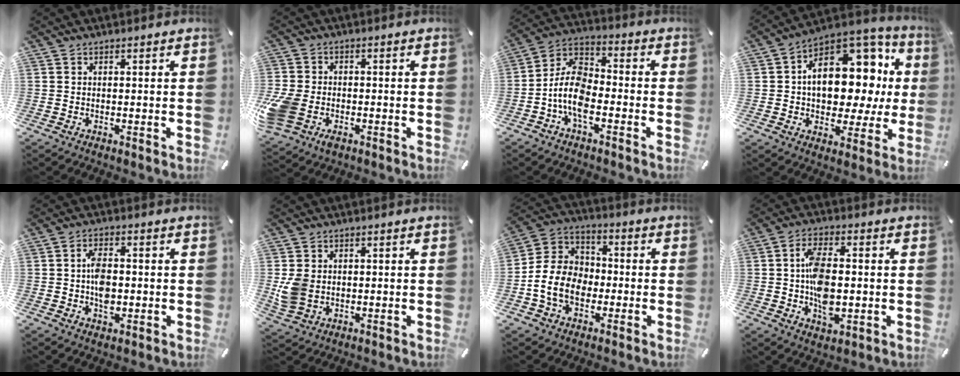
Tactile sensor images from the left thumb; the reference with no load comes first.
{"total": 7.7, "force": [-2.7, 5.8, 4.3], "torque": [-0.107, 0.011, -0.048]}
{"total": 10.8, "force": [-4.7, 6.2, 7.5], "torque": [-0.165, 0.012, -0.091]}
{"total": 16.2, "force": [2.5, 11.4, 11.2], "torque": [-0.148, -0.034, 0.048]}
{"total": 6.5, "force": [-0.6, 4.0, 5.0], "torque": [-0.088, -0.002, -0.013]}
{"total": 7.2, "force": [-0.1, 6.0, 3.9], "torque": [-0.091, 0.004, 0.002]}
{"total": 11.5, "force": [-3.2, 9.3, 5.9], "torque": [-0.135, 0.020, -0.058]}
{"total": 10.7, "force": [-0.6, 6.2, 8.6], "torque": [-0.152, 0.000, -0.013]}